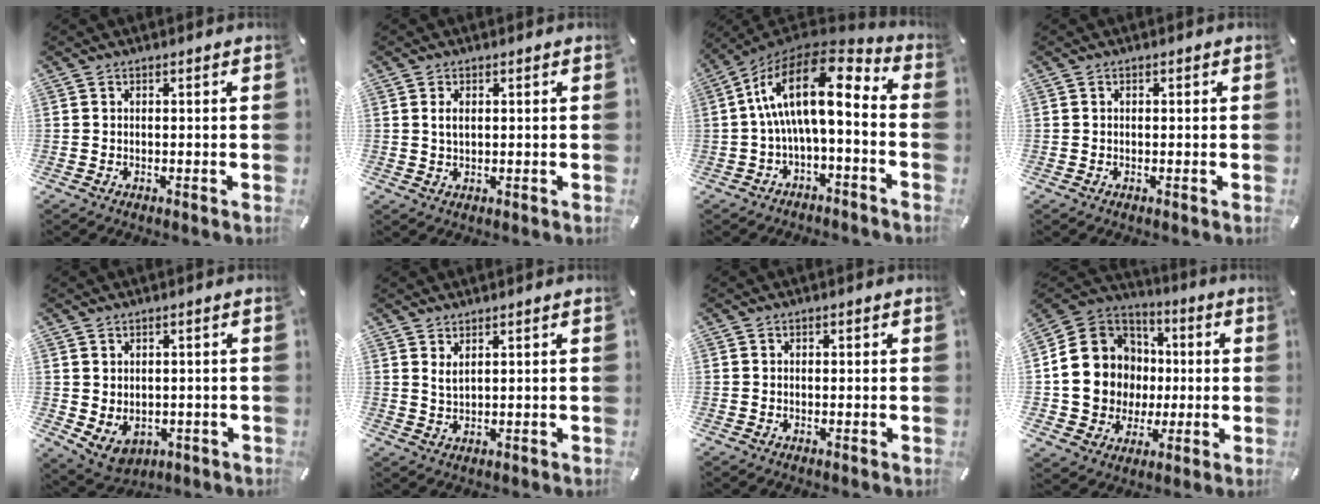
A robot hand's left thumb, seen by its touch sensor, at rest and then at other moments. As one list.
[{"total": 2.3, "force": [0.6, 1.3, 1.8], "torque": [-0.031, 0.002, 0.007]}, {"total": 17.1, "force": [2.2, 7.2, 15.4], "torque": [-0.288, -0.019, 0.033]}, {"total": 0.7, "force": [0.0, 0.5, 0.4], "torque": [-0.009, 0.003, -0.001]}, {"total": 4.2, "force": [0.7, 3.8, 1.6], "torque": [-0.031, -0.013, 0.012]}, {"total": 2.4, "force": [1.7, 0.7, 1.6], "torque": [-0.034, -0.001, 0.030]}, {"total": 0.6, "force": [0.0, 0.5, 0.3], "torque": [-0.006, 0.004, -0.001]}, {"total": 17.9, "force": [-0.1, 16.6, 6.6], "torque": [-0.133, -0.002, 0.018]}]